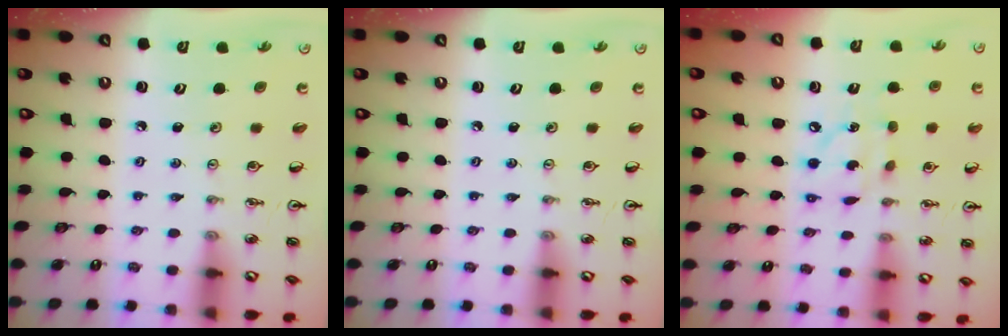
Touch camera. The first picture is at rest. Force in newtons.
{"total": 0.0}
{"total": 7.5, "press": 7.5, "slide": 0.4}